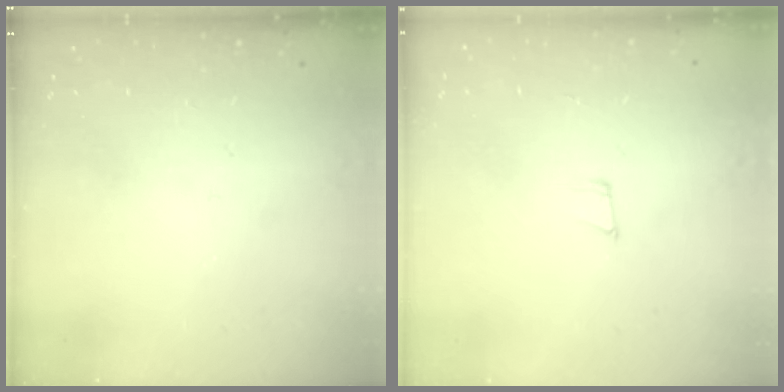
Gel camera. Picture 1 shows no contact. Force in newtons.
{"total": 5.9, "press": 5.2, "slide": 2.8}